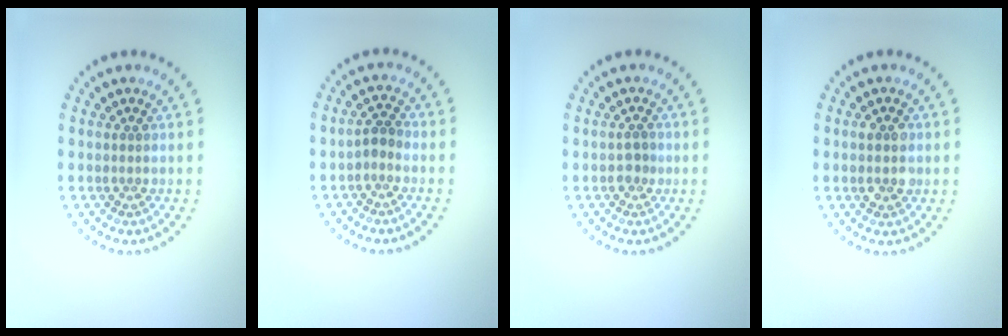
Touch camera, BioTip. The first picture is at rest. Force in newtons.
{"total": 1.3, "press": 1.0, "slide": 0.8}
{"total": 1.1, "press": 1.1, "slide": 0.3}
{"total": 2.6, "press": 2.6, "slide": 0.3}